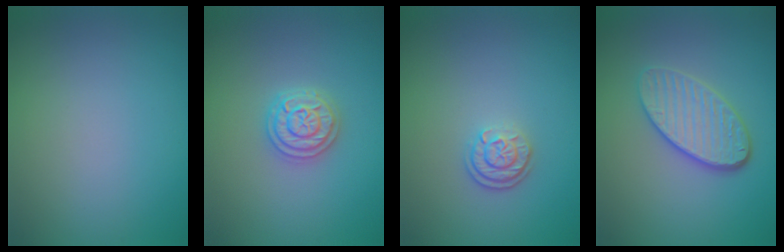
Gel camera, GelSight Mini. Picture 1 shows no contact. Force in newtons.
{"total": 3.4, "press": 3.3, "slide": 0.5}
{"total": 2.2, "press": 1.8, "slide": 1.3}
{"total": 4.2, "press": 3.4, "slide": 2.6}